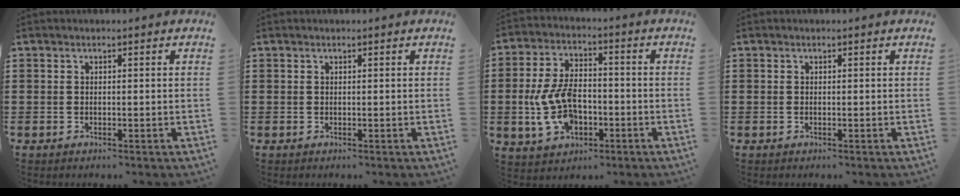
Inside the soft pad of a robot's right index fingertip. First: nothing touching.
{"total": 0.0}
{"total": 9.7, "force": [-2.0, 5.3, 7.9], "torque": [-0.191, -0.002, -0.041]}
{"total": 0.0}